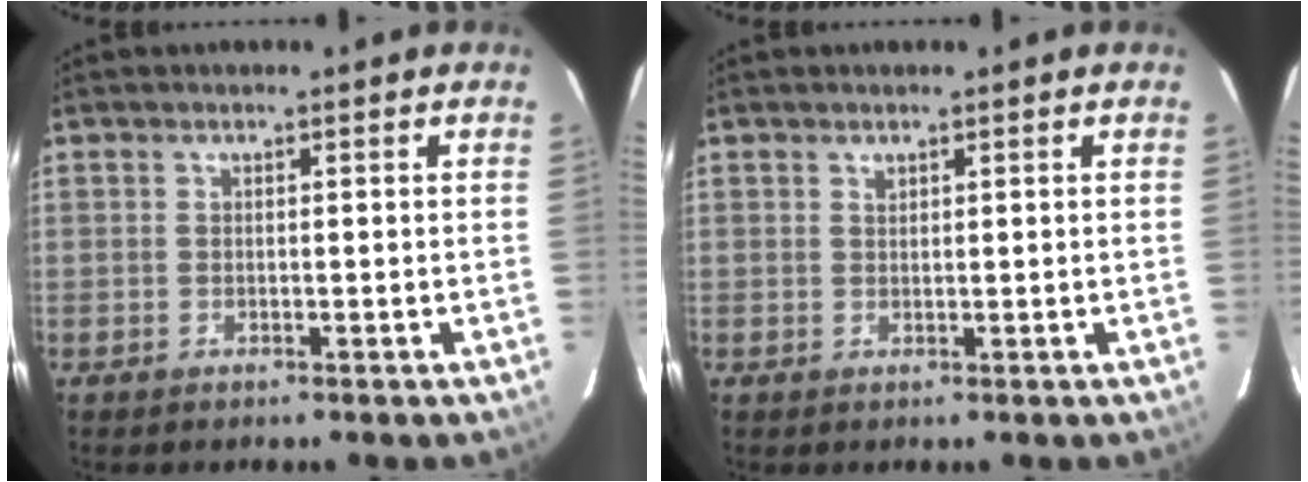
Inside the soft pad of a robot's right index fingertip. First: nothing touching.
{"total": 0.6, "force": [0.5, 0.3, 0.1], "torque": [-0.001, 0.001, 0.010]}